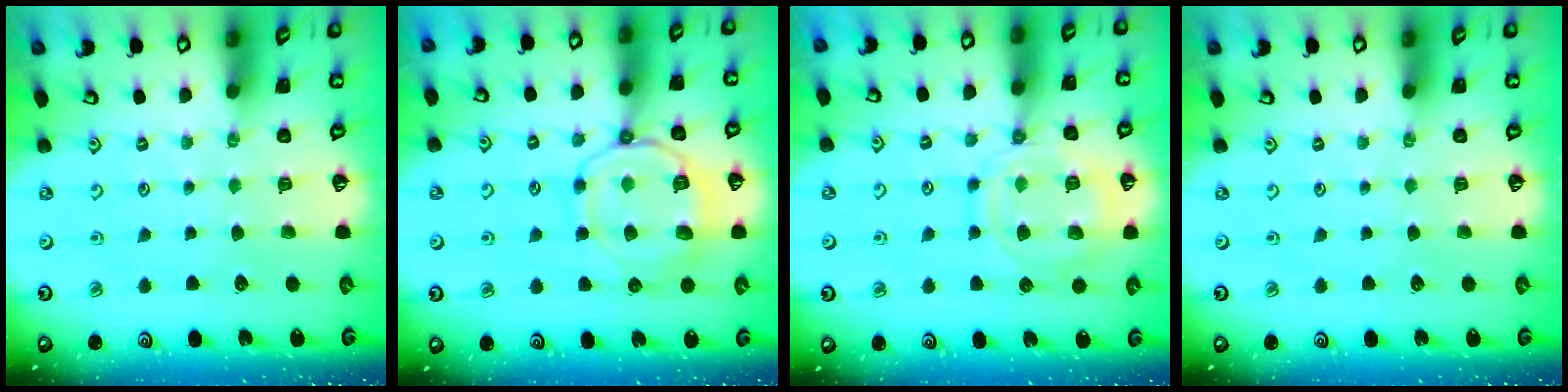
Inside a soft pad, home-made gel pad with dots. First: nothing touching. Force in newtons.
{"total": 12.3, "press": 12.2, "slide": 1.3}
{"total": 14.6, "press": 14.5, "slide": 1.4}
{"total": 0.0}